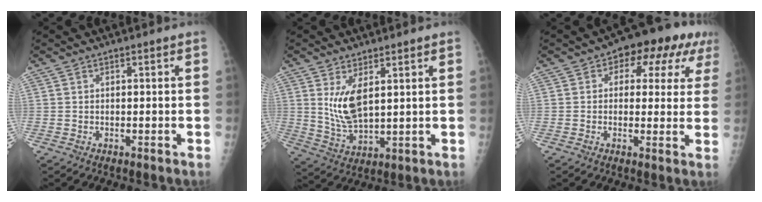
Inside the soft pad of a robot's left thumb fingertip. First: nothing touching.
{"total": 7.6, "force": [2.8, 3.3, 6.2], "torque": [-0.113, -0.025, 0.067]}
{"total": 11.1, "force": [4.5, 7.0, 7.4], "torque": [-0.035, 0.011, 0.050]}